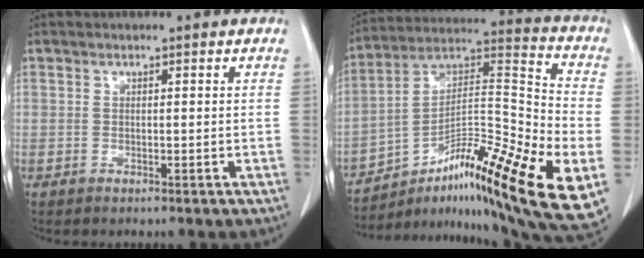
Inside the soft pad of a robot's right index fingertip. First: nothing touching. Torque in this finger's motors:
{"motor_torque": [1.14, -1.00, 0.41, 0.15]}